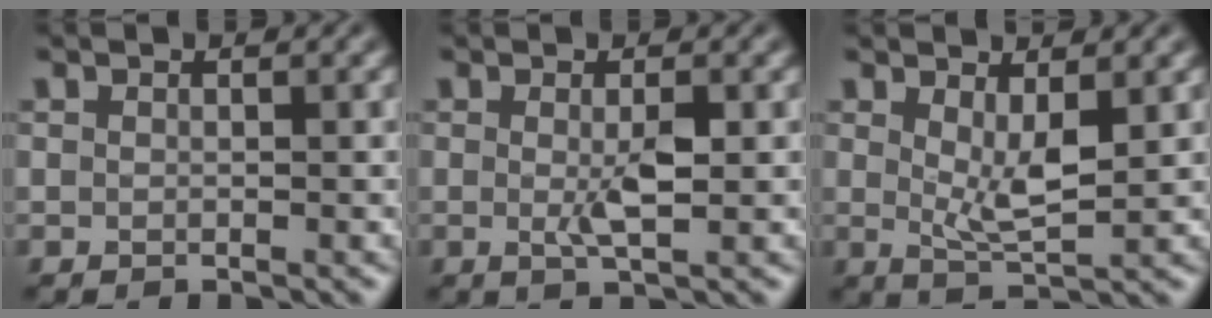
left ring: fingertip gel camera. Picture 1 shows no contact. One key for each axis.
{"total": 2.3, "fx": -0.4, "fy": 0.4, "fz": 2.3, "tx": -0.043, "ty": -0.005, "tz": -0.006}
{"total": 3.5, "fx": 0.6, "fy": 1.2, "fz": 3.3, "tx": -0.062, "ty": -0.012, "tz": 0.017}